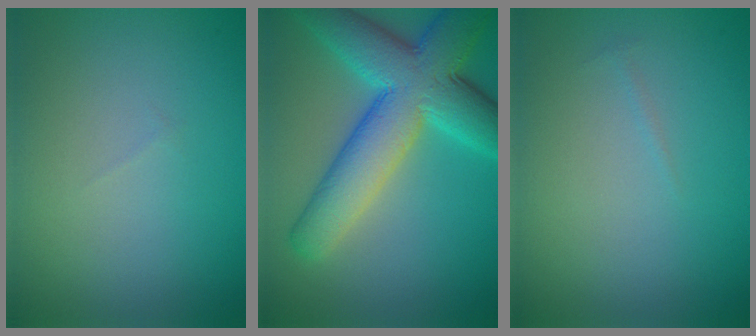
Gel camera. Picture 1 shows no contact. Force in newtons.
{"total": 10.0, "press": 10.0, "slide": 0.3}
{"total": 0.8, "press": 0.8, "slide": 0.2}